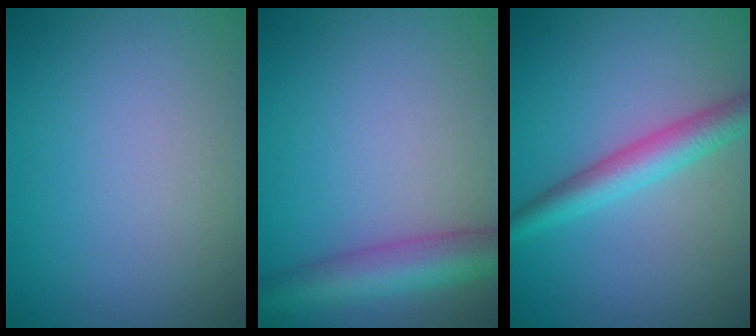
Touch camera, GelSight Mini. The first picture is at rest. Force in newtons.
{"total": 5.4, "press": 5.4, "slide": 0.3}
{"total": 3.6, "press": 3.6, "slide": 0.1}